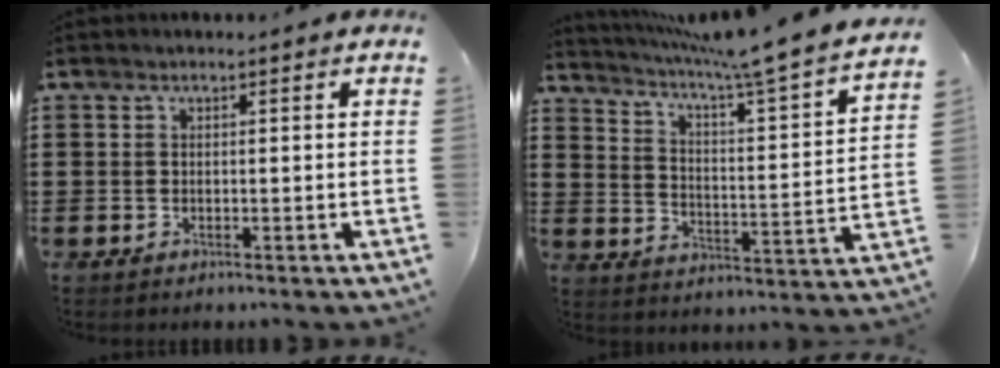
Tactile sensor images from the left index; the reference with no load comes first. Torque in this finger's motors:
{"motor_torque": [0.14, -0.08, 0.28, 0.16]}